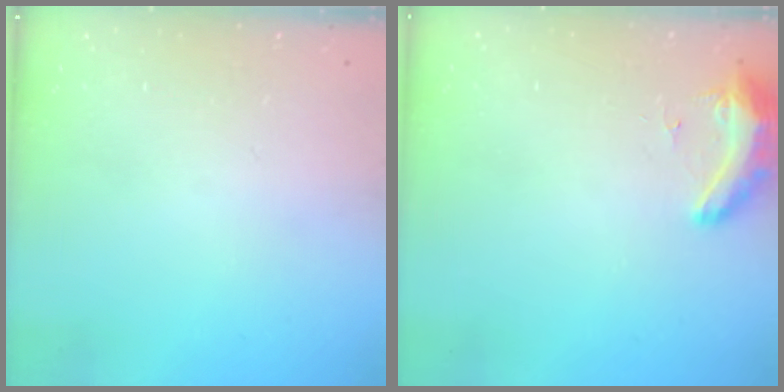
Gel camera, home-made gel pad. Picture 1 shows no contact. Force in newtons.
{"total": 11.0, "press": 9.7, "slide": 5.3}